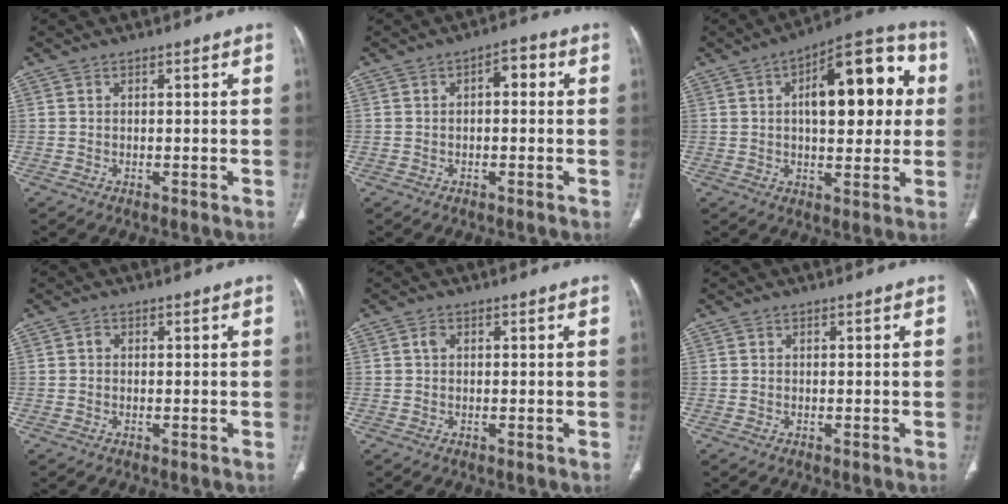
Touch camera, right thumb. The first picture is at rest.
{"total": 3.4, "force": [0.4, 1.8, 2.9], "torque": [-0.033, 0.013, -0.002]}
{"total": 18.8, "force": [3.7, 8.6, 16.3], "torque": [-0.184, 0.024, 0.046]}
{"total": 0.6, "force": [0.0, 0.5, 0.3], "torque": [-0.004, 0.002, -0.003]}
{"total": 1.1, "force": [0.2, 0.8, 0.7], "torque": [-0.014, 0.004, 0.004]}
{"total": 0.0}